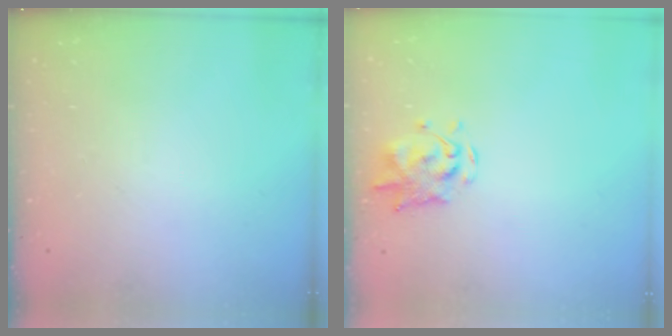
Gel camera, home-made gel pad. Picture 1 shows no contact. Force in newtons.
{"total": 1.8, "press": 1.8, "slide": 0.4}